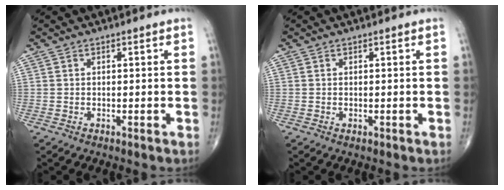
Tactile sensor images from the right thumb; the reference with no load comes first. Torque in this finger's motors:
{"motor_torque": [-0.32, 0.58, -0.13, 0.19, -0.01]}